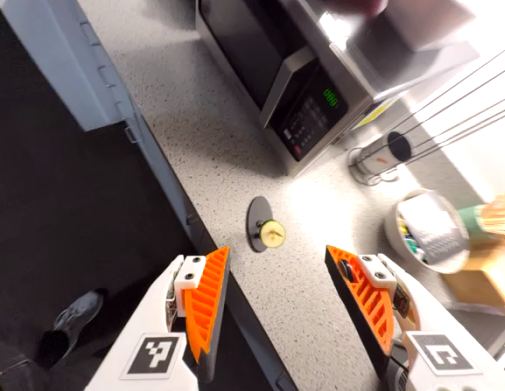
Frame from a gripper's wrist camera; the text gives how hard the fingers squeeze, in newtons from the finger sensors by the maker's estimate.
{"total": 0.0}